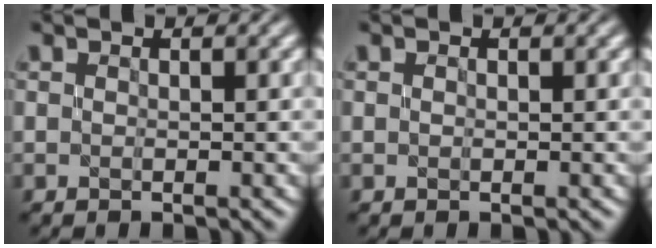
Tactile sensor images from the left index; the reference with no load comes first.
{"total": 0.0}